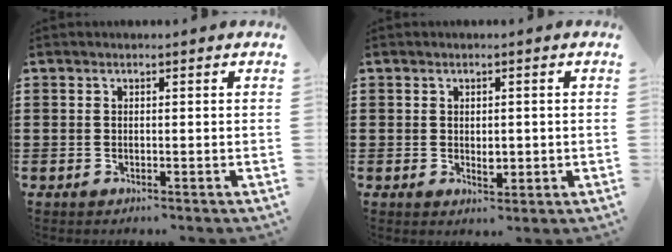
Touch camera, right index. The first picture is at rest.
{"total": 2.2, "force": [0.0, 1.4, 1.7], "torque": [-0.025, 0.002, -0.002]}